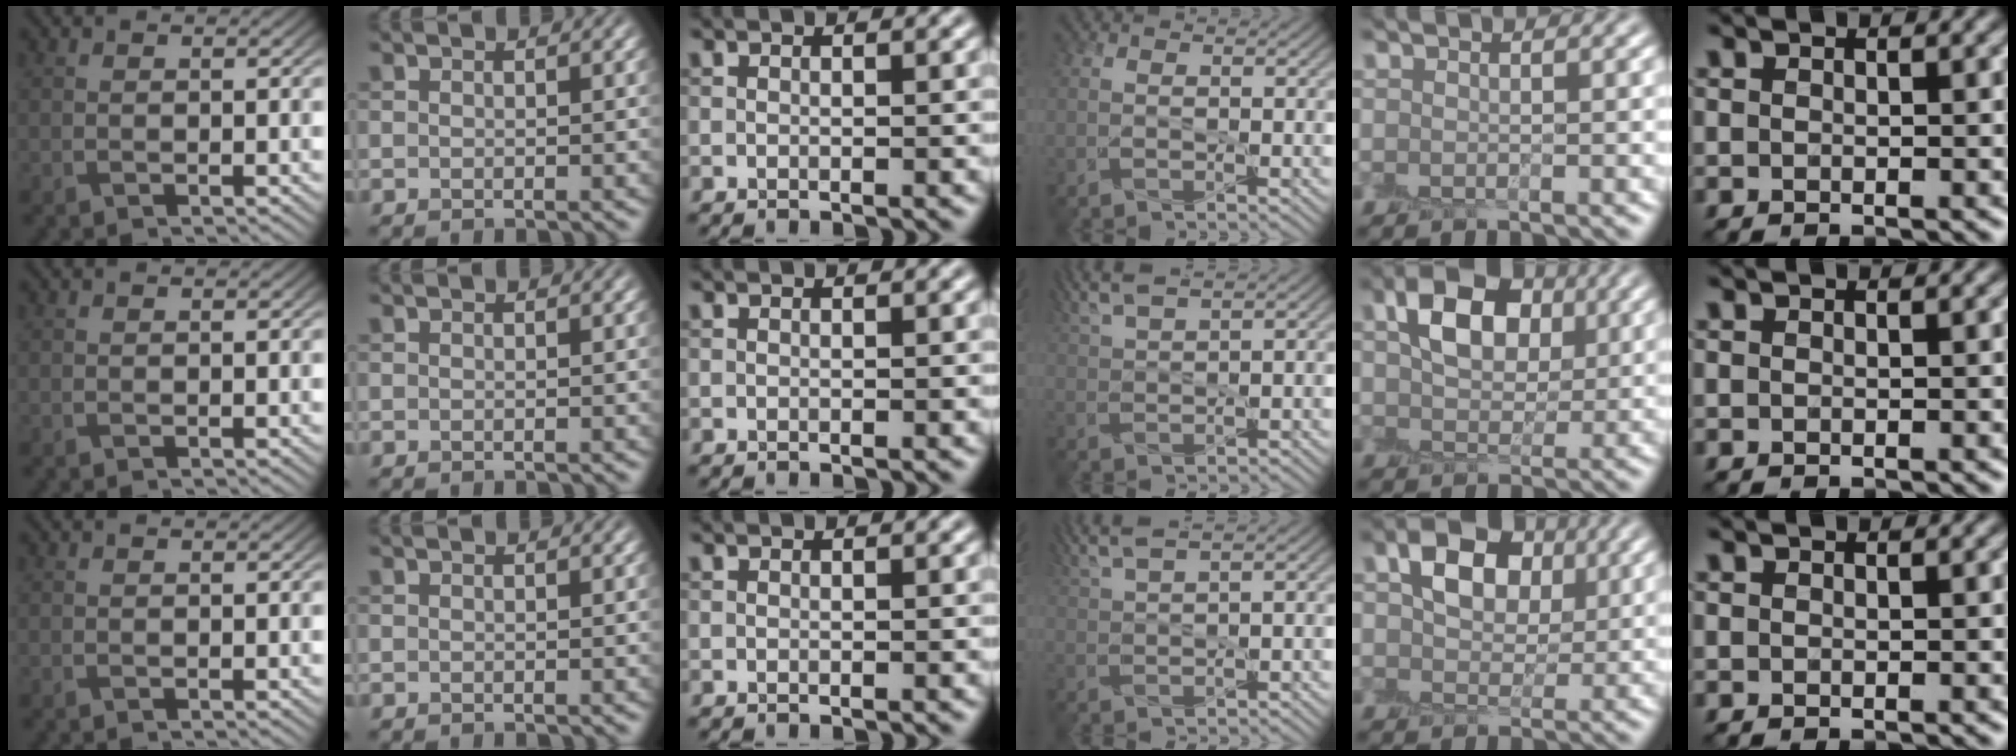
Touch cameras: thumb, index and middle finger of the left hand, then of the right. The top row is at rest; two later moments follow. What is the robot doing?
{"motion": "peel", "object": "postage stamp"}